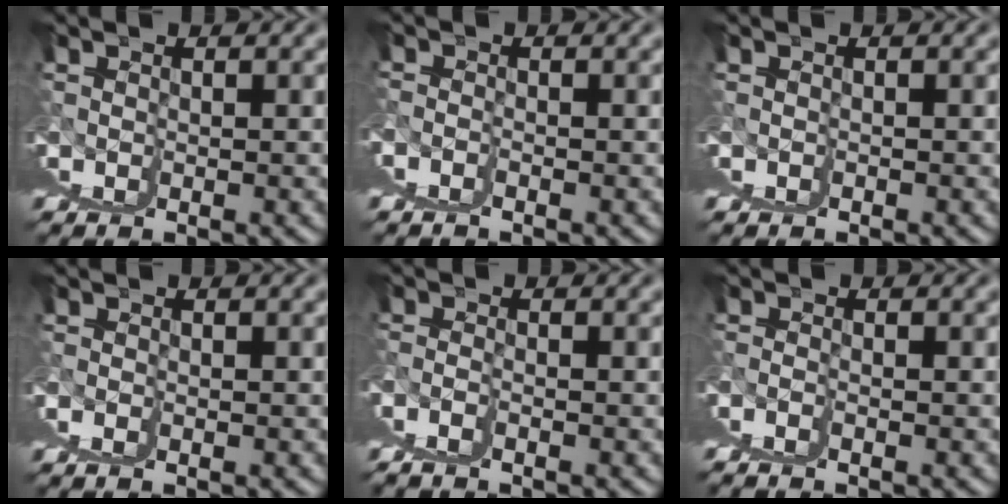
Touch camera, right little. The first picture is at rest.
{"total": 1.2, "force": [0.5, -1.0, -0.1], "torque": [0.007, 0.009, 0.008]}
{"total": 0.8, "force": [-0.1, -0.6, -0.5], "torque": [0.007, -0.001, -0.002]}
{"total": 0.0}
{"total": 1.1, "force": [0.3, -0.8, 0.7], "torque": [-0.011, 0.008, 0.008]}
{"total": 1.2, "force": [0.2, -1.2, 0.2], "torque": [0.000, 0.009, 0.005]}